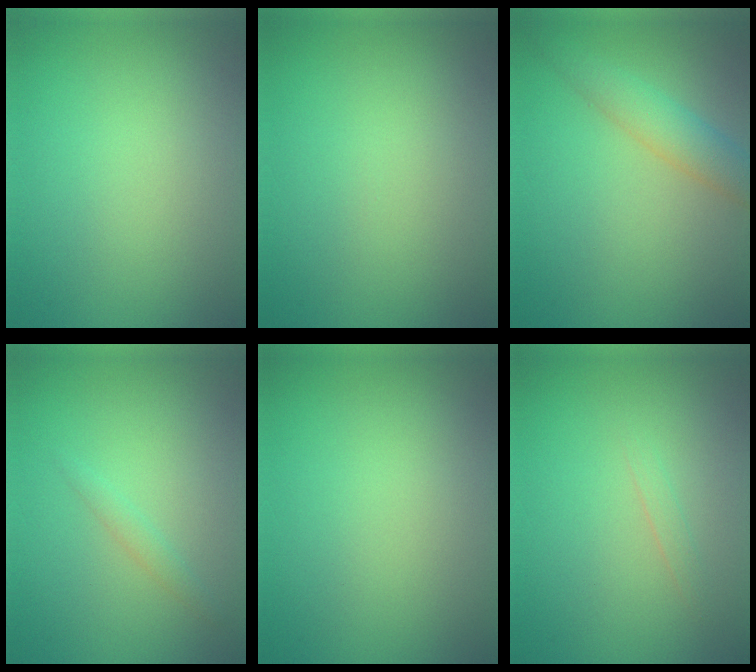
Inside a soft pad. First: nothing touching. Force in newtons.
{"total": 0.0}
{"total": 3.2, "press": 3.2, "slide": 0.1}
{"total": 1.0, "press": 1.0, "slide": 0.1}
{"total": 0.0}
{"total": 0.6, "press": 0.6, "slide": 0.0}